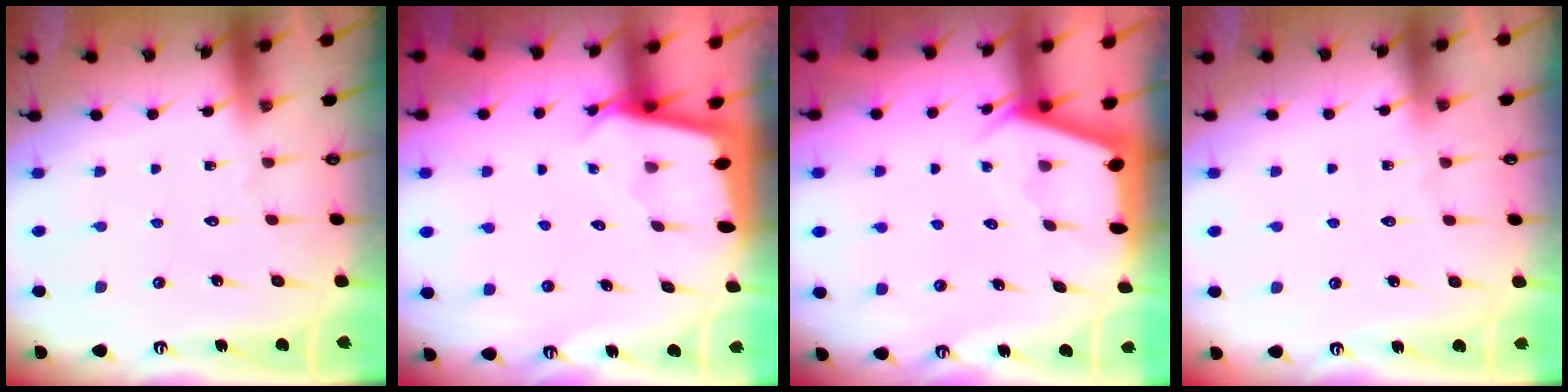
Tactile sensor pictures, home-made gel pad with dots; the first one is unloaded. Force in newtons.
{"total": 2.3, "press": 2.3, "slide": 0.1}
{"total": 2.4, "press": 2.4, "slide": 0.3}
{"total": 5.1, "press": 5.1, "slide": 0.4}